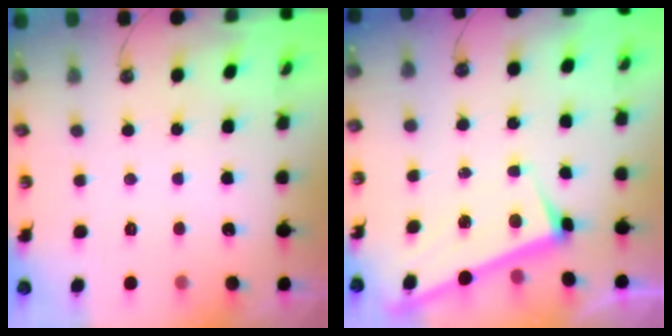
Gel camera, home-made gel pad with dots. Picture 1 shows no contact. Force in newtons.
{"total": 2.9, "press": 2.9, "slide": 0.1}